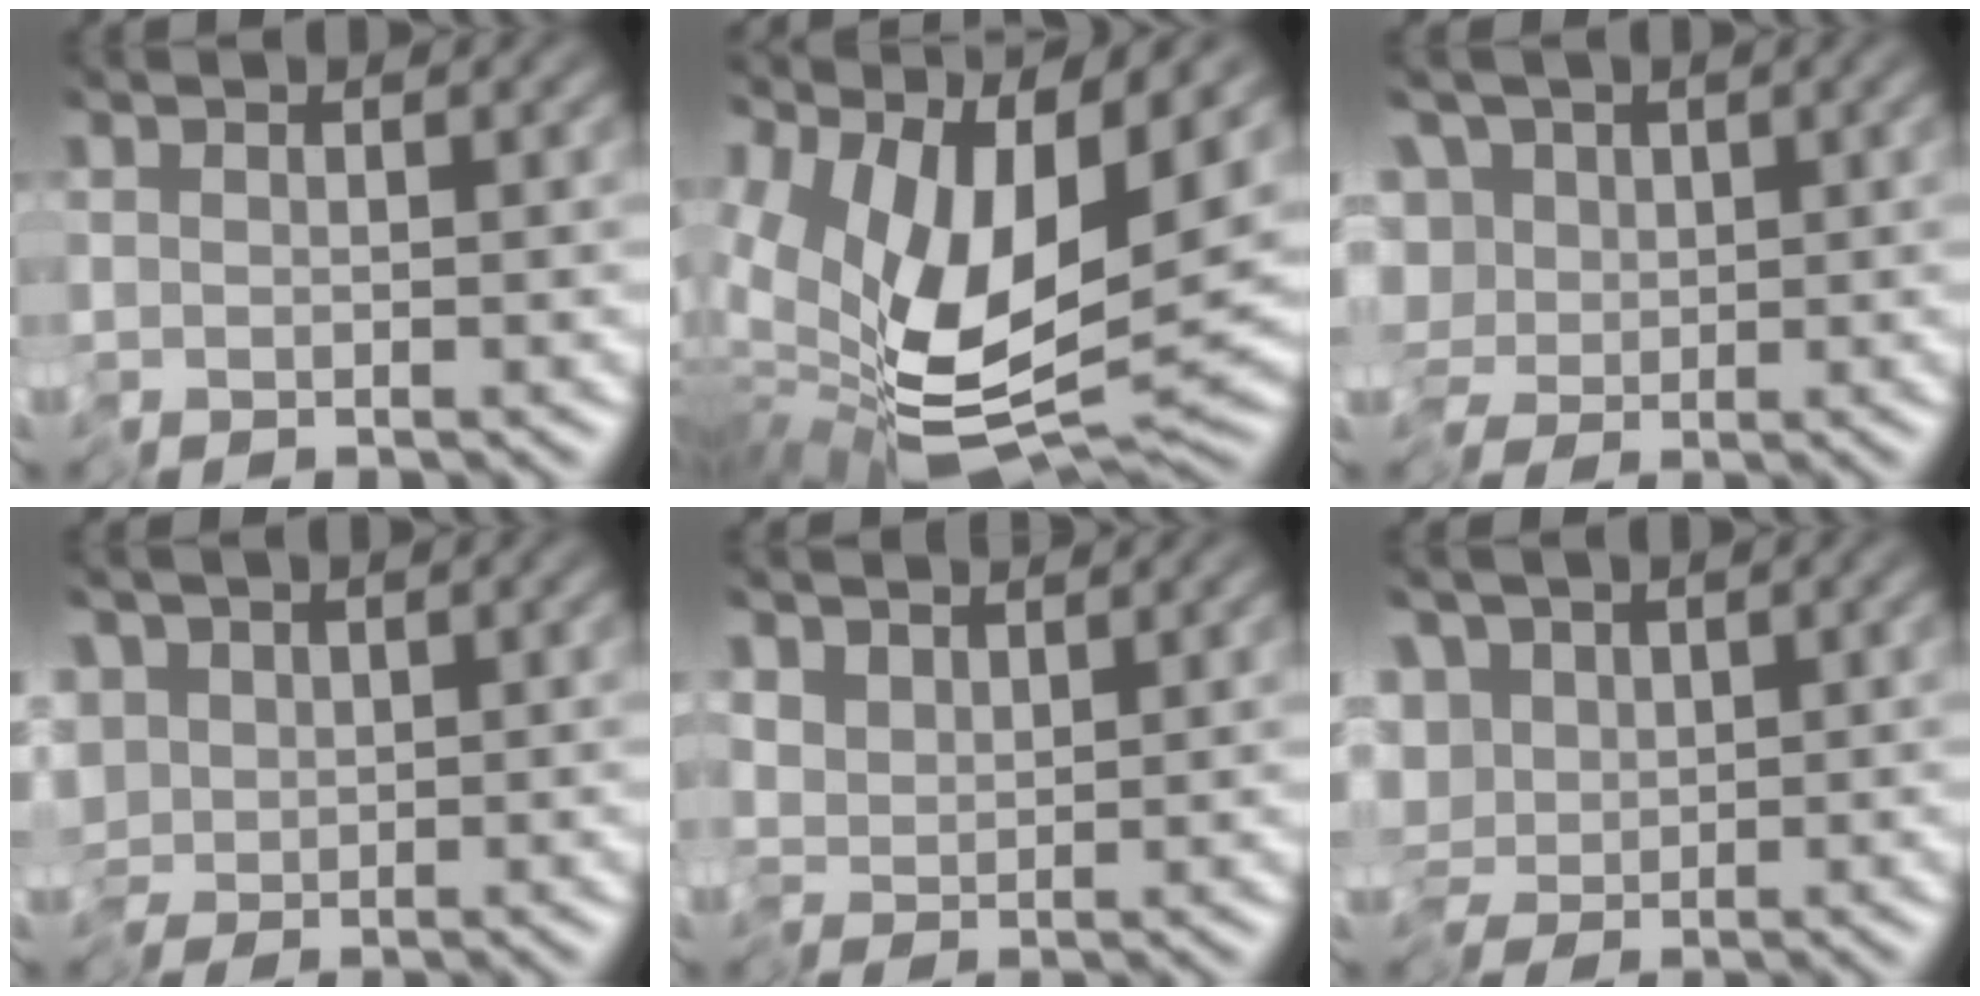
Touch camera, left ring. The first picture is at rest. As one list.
[{"total": 11.3, "force": [4.0, 4.7, 9.4], "torque": [-0.166, -0.004, 0.079]}, {"total": 6.3, "force": [-0.6, 5.0, 3.8], "torque": [-0.043, 0.011, -0.045]}, {"total": 3.8, "force": [-0.6, 2.6, 2.7], "torque": [-0.038, 0.011, -0.017]}, {"total": 1.7, "force": [1.0, 1.0, 0.9], "torque": [-0.015, 0.004, 0.011]}, {"total": 5.7, "force": [-0.1, 4.3, 3.7], "torque": [-0.036, 0.014, -0.022]}]